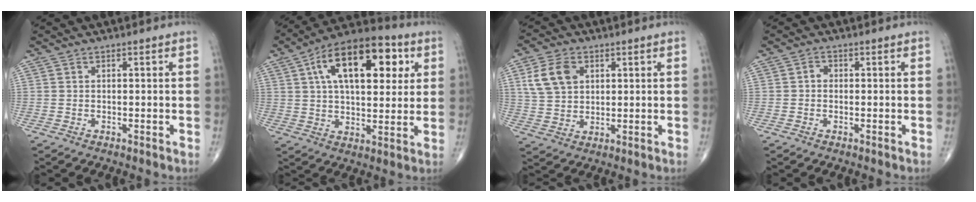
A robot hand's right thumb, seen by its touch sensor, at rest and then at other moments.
{"total": 20.7, "force": [6.7, 10.4, 16.6], "torque": [-0.234, 0.008, 0.099]}
{"total": 8.3, "force": [2.9, 5.8, 5.2], "torque": [-0.091, -0.004, 0.059]}
{"total": 1.3, "force": [-0.1, 1.1, 0.7], "torque": [-0.002, 0.004, -0.008]}